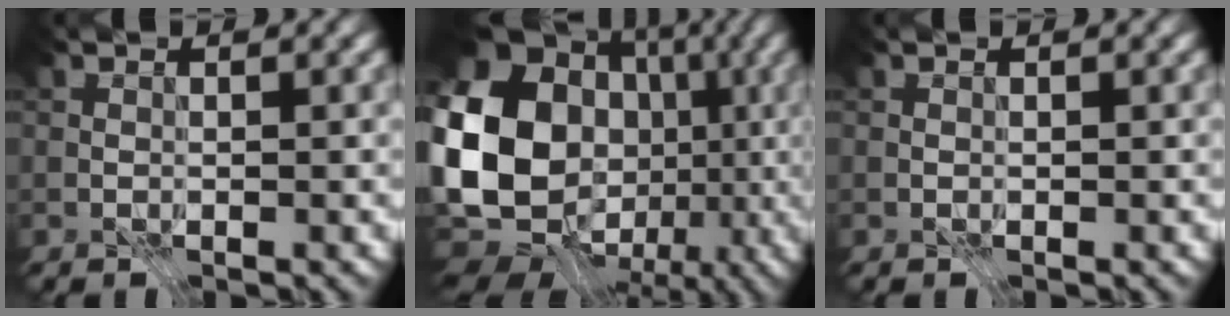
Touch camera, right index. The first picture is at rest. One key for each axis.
{"total": 18.4, "fx": -1.7, "fy": 14.5, "fz": 11.2, "tx": -0.235, "ty": -0.006, "tz": -0.028}
{"total": 0.0}